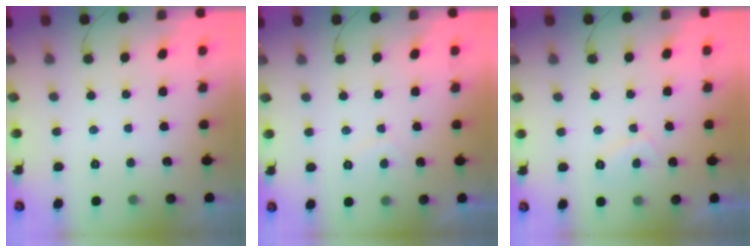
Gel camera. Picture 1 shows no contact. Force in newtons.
{"total": 0.7, "press": 0.5, "slide": 0.5}
{"total": 3.5, "press": 3.4, "slide": 0.8}